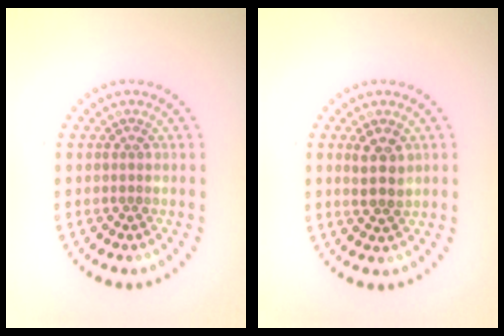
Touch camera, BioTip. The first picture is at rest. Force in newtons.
{"total": 2.7, "press": 2.6, "slide": 0.8}